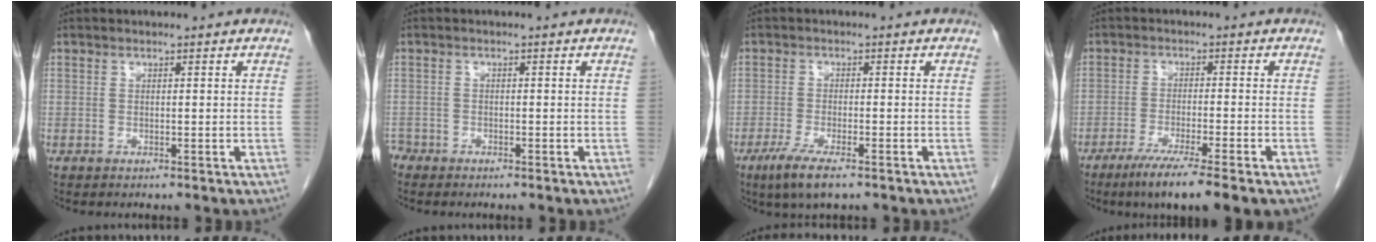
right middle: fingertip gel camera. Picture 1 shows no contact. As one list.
[{"total": 1.9, "force": [-1.7, 0.8, 0.1], "torque": [-0.001, 0.000, -0.030]}, {"total": 5.9, "force": [-3.8, 0.9, 4.4], "torque": [-0.088, -0.017, -0.063]}, {"total": 8.7, "force": [-5.9, -0.2, 6.4], "torque": [-0.103, -0.022, -0.092]}]